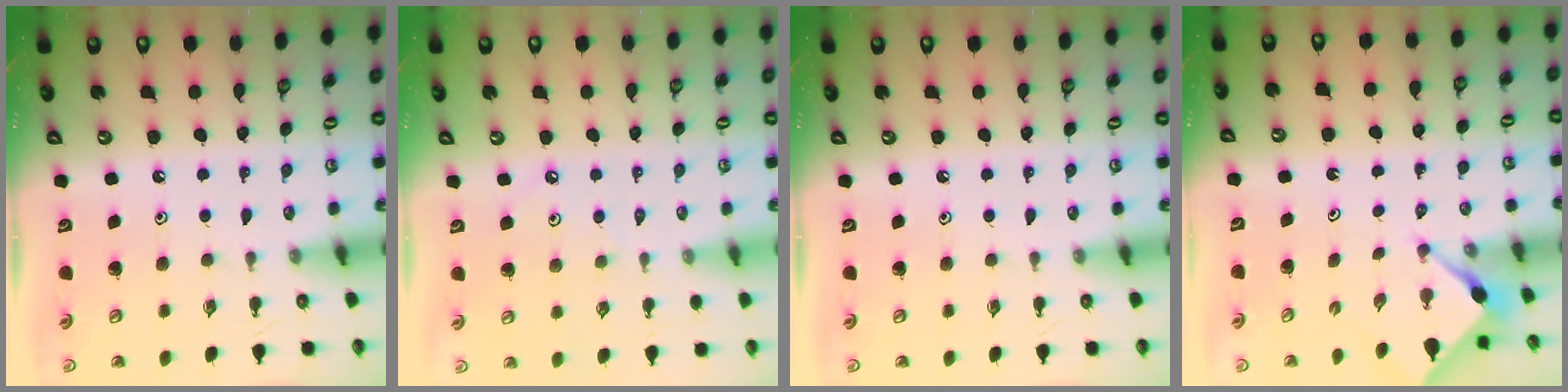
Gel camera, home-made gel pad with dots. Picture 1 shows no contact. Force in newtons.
{"total": 1.2, "press": 1.1, "slide": 0.4}
{"total": 0.0}
{"total": 3.2, "press": 3.1, "slide": 0.4}